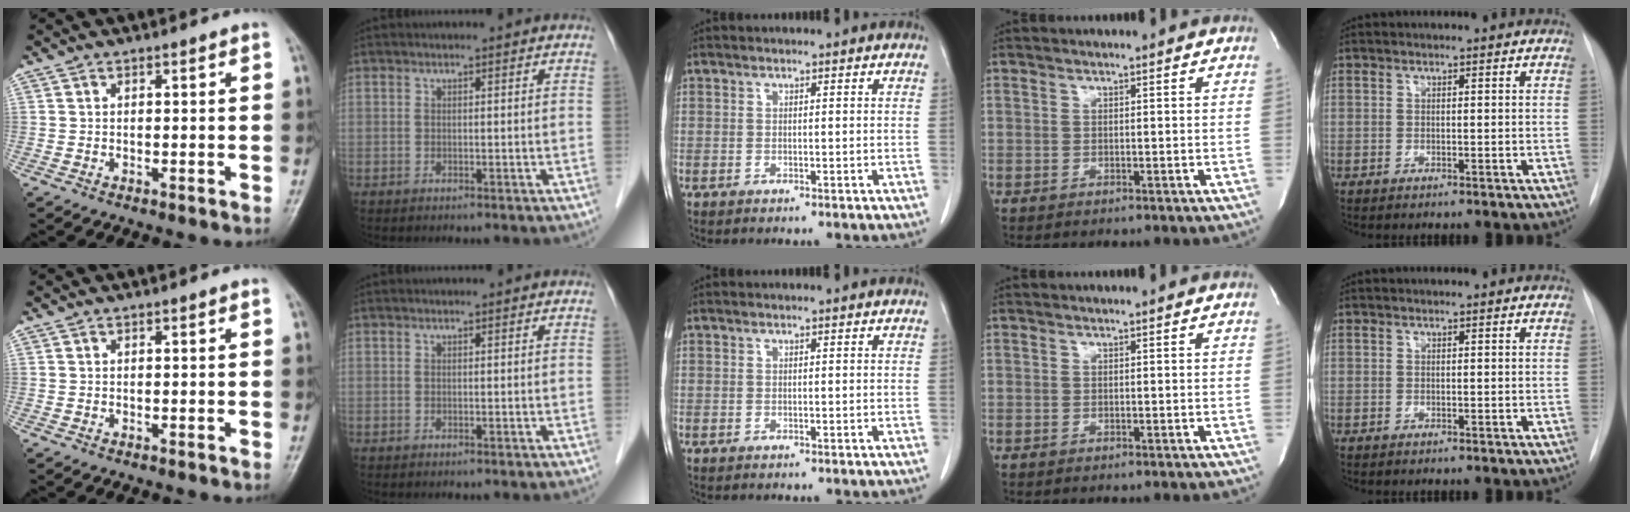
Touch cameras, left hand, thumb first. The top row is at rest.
{}